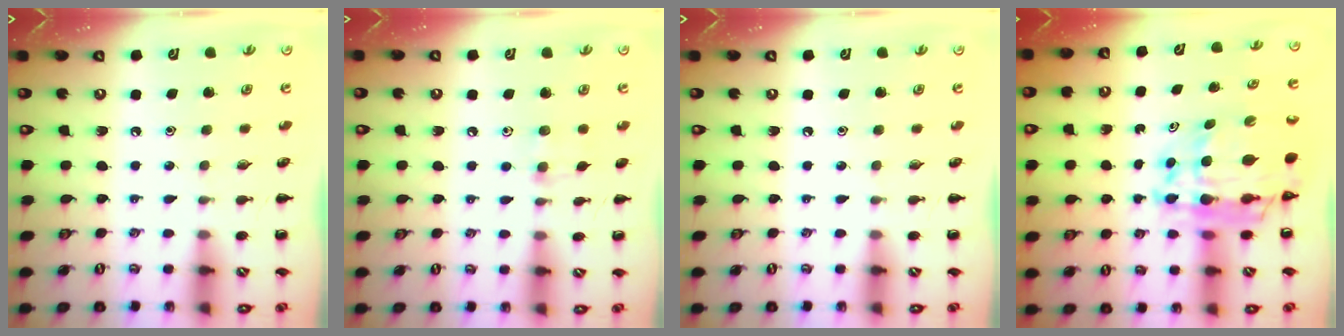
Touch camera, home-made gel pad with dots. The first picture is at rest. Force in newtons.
{"total": 4.0, "press": 3.8, "slide": 1.1}
{"total": 0.0}
{"total": 15.2, "press": 14.6, "slide": 4.2}